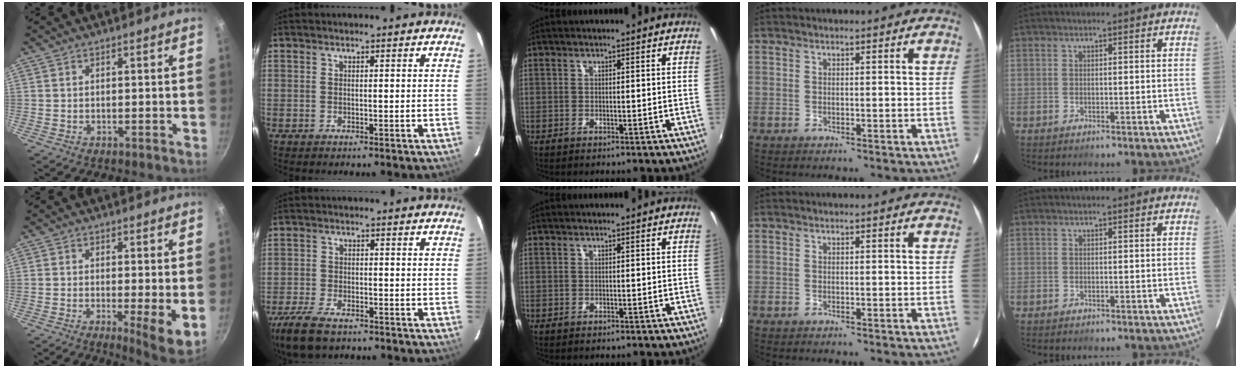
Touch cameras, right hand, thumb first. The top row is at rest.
{"thumb": {"total": 7.4, "force": [-0.8, 1.5, 7.2], "torque": [-0.100, -0.021, -0.009]}, "index": {"total": 9.9, "force": [-7.4, 3.8, 5.3], "torque": [-0.144, -0.026, -0.139]}}